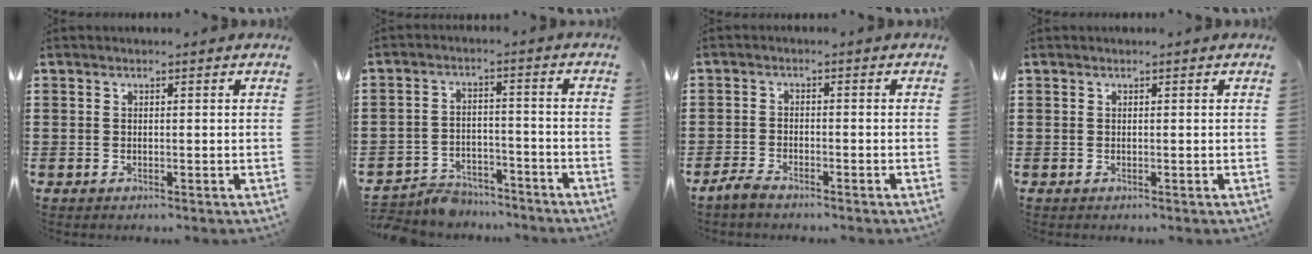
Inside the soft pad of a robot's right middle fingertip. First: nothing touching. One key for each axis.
{"total": 4.8, "fx": -4.7, "fy": 1.0, "fz": 0.4, "tx": -0.017, "ty": 0.006, "tz": -0.097}
{"total": 2.6, "fx": -2.4, "fy": 0.7, "fz": 0.9, "tx": -0.030, "ty": 0.003, "tz": -0.053}
{"total": 0.0}